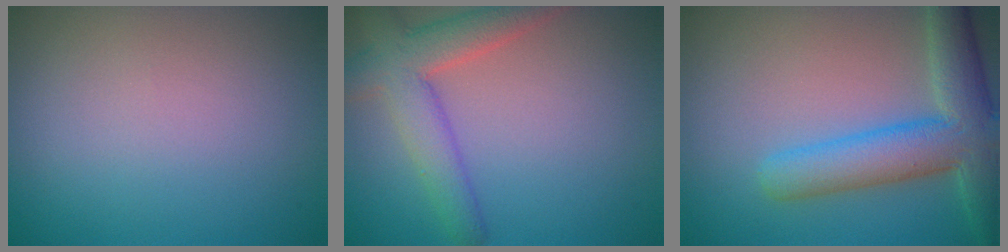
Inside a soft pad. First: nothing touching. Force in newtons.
{"total": 5.1, "press": 5.1, "slide": 0.2}
{"total": 7.5, "press": 7.5, "slide": 0.4}